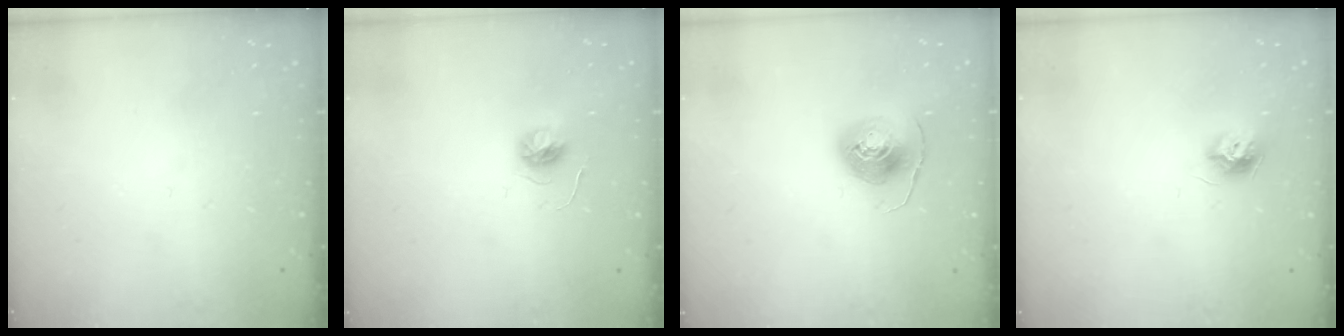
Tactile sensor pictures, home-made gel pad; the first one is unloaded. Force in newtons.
{"total": 5.2, "press": 5.2, "slide": 0.6}
{"total": 8.1, "press": 8.1, "slide": 0.4}
{"total": 7.9, "press": 7.9, "slide": 0.4}